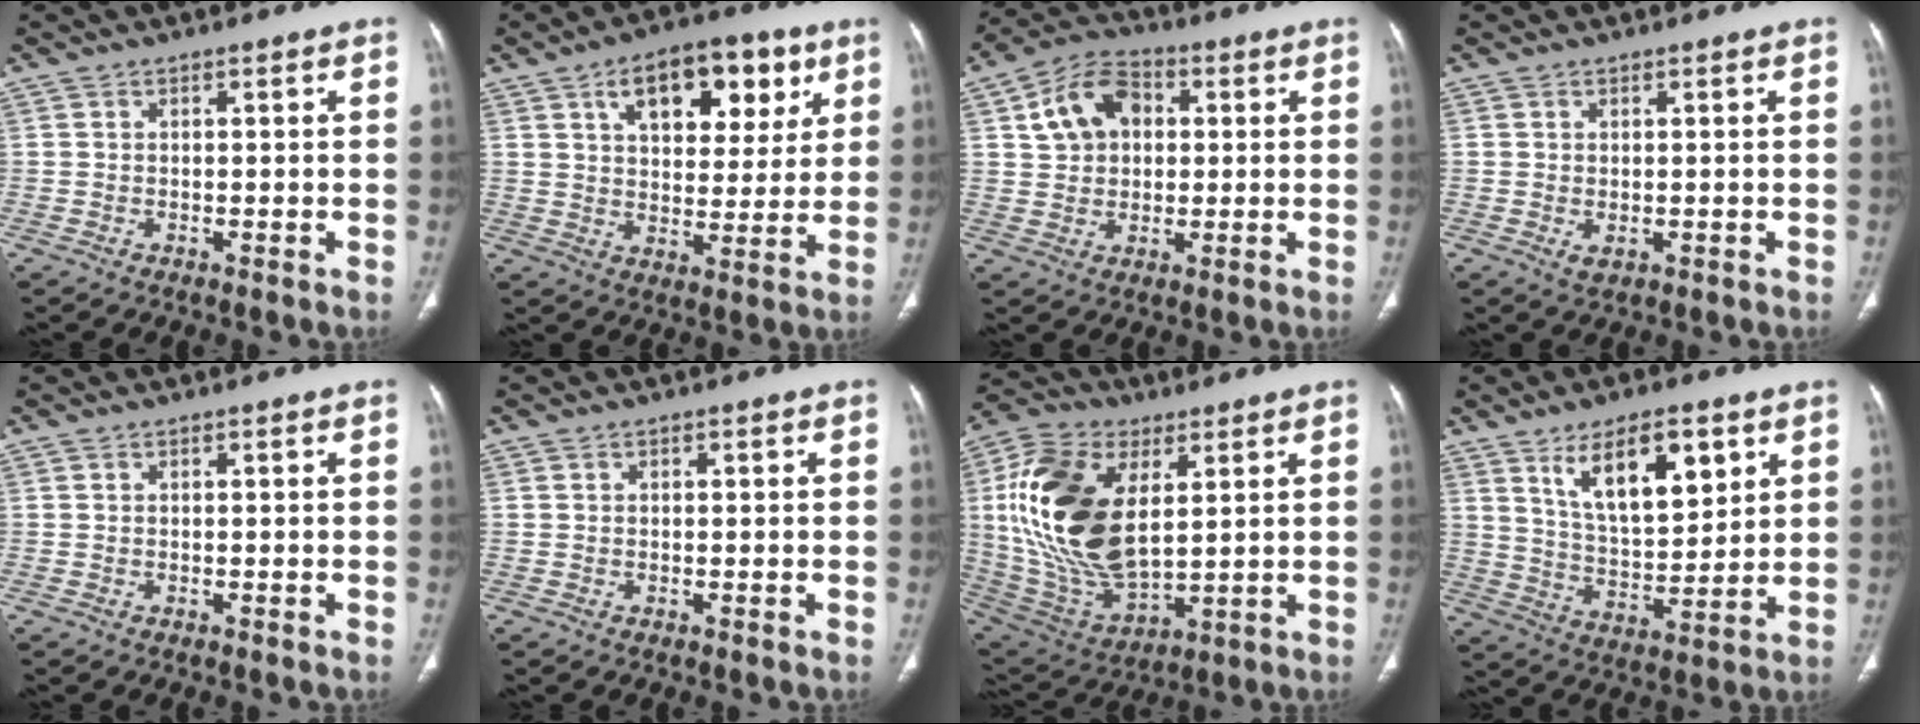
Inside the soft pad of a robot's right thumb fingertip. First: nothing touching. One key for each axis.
{"total": 16.6, "fx": 7.5, "fy": 9.1, "fz": 11.7, "tx": -0.125, "ty": -0.012, "tz": 0.115}
{"total": 11.0, "fx": 2.8, "fy": 8.0, "fz": 7.0, "tx": -0.099, "ty": 0.011, "tz": 0.042}
{"total": 1.6, "fx": -0.3, "fy": 1.0, "fz": 1.3, "tx": -0.024, "ty": -0.004, "tz": 0.002}
{"total": 0.0}
{"total": 0.0}
{"total": 22.9, "fx": 5.1, "fy": 12.7, "fz": 18.4, "tx": -0.359, "ty": -0.023, "tz": 0.101}
{"total": 14.5, "fx": 7.2, "fy": 6.3, "fz": 10.9, "tx": -0.155, "ty": -0.039, "tz": 0.134}